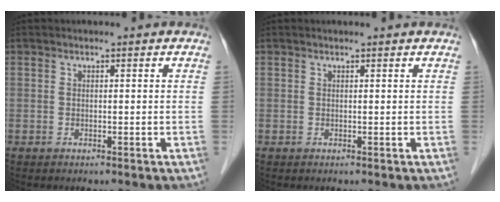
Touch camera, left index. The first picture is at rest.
{"total": 1.0, "force": [1.0, 0.0, 0.3], "torque": [-0.010, 0.007, 0.012]}